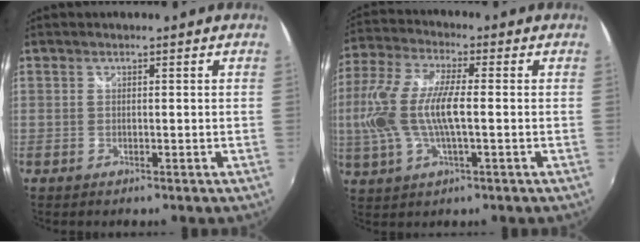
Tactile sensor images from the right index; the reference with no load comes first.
{"total": 13.7, "force": [-0.8, 4.3, 13.0], "torque": [-0.266, 0.001, -0.017]}